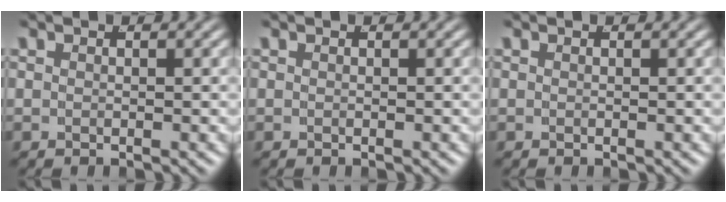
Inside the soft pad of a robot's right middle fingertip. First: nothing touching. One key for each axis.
{"total": 0.0}
{"total": 0.0}